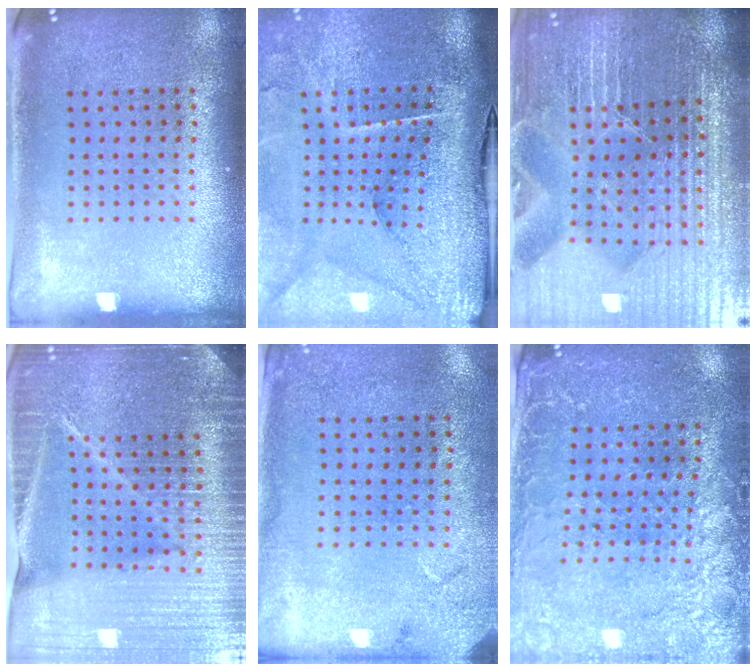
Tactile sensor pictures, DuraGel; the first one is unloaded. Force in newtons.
{"total": 4.7, "press": 3.6, "slide": 3.0}
{"total": 5.8, "press": 5.3, "slide": 2.3}
{"total": 5.4, "press": 4.7, "slide": 2.5}
{"total": 2.7, "press": 2.2, "slide": 1.6}
{"total": 2.9, "press": 2.8, "slide": 0.7}